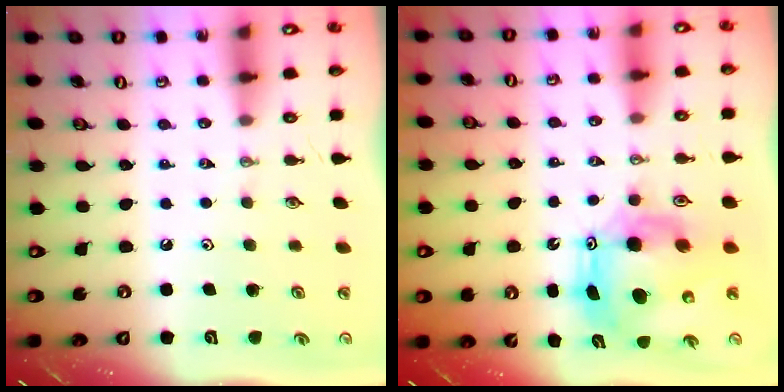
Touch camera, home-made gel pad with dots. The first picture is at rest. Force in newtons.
{"total": 11.5, "press": 11.4, "slide": 1.1}